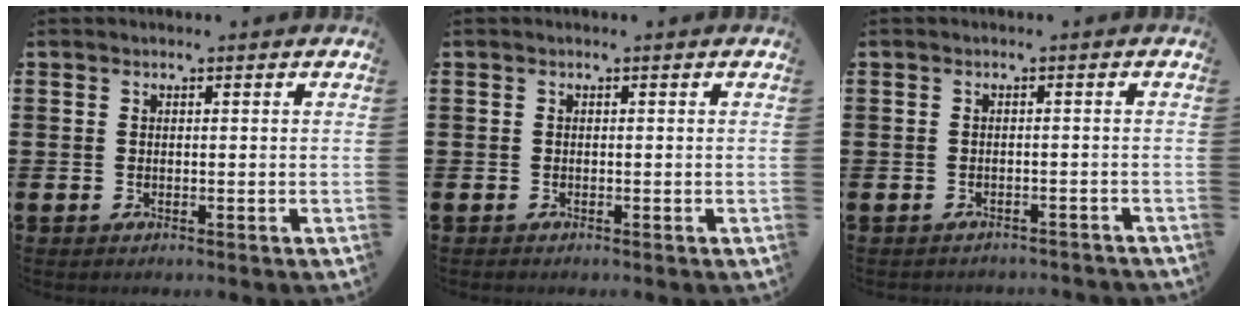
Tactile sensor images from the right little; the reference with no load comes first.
{"total": 0.0}
{"total": 1.0, "force": [-1.0, 0.0, -0.1], "torque": [-0.002, 0.002, -0.022]}